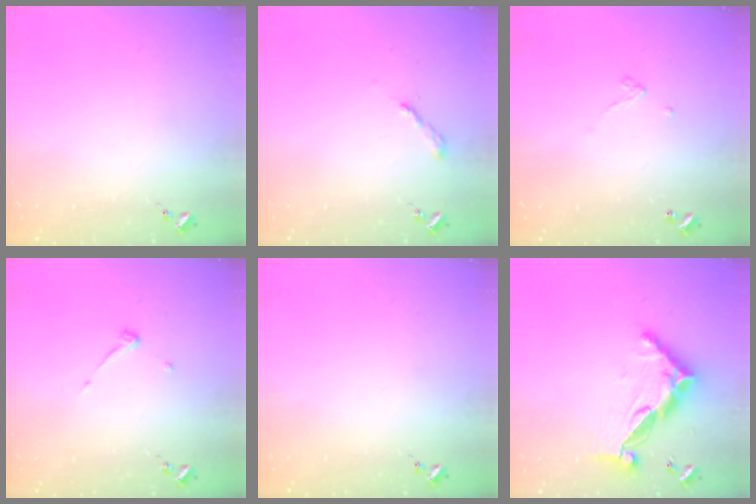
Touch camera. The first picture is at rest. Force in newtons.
{"total": 2.0, "press": 2.0, "slide": 0.2}
{"total": 3.2, "press": 3.2, "slide": 0.1}
{"total": 3.9, "press": 3.9, "slide": 0.5}
{"total": 0.0}
{"total": 13.7, "press": 13.6, "slide": 1.0}